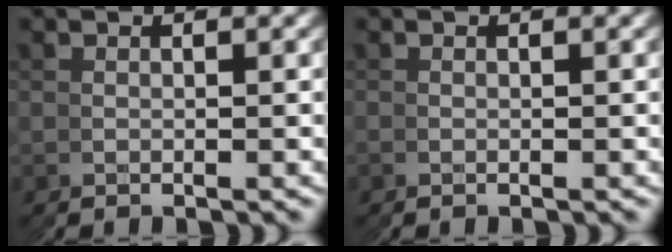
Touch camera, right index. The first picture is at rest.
{"total": 0.0}